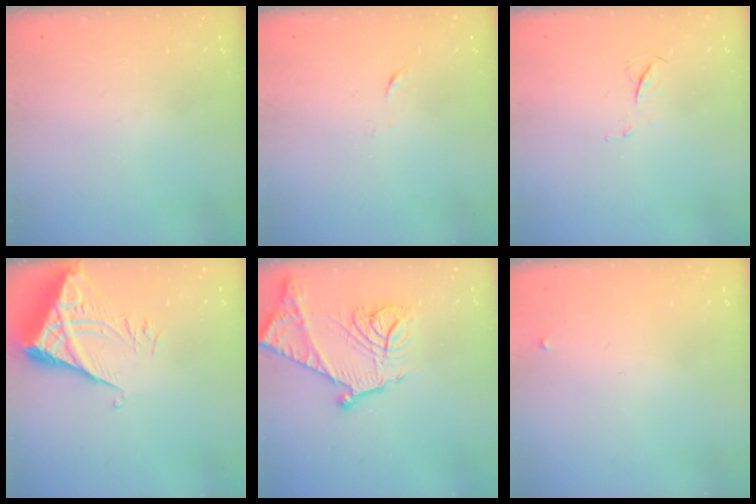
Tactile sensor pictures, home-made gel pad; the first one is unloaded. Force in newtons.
{"total": 4.0, "press": 4.0, "slide": 0.6}
{"total": 4.5, "press": 4.5, "slide": 0.6}
{"total": 6.1, "press": 6.0, "slide": 0.7}
{"total": 20.7, "press": 20.6, "slide": 2.0}
{"total": 2.4, "press": 2.3, "slide": 0.4}